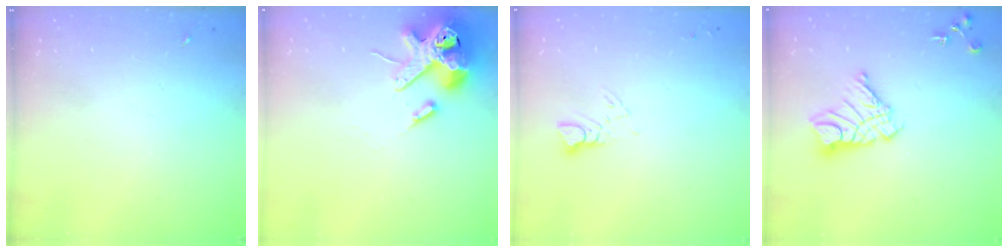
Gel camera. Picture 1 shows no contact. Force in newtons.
{"total": 14.2, "press": 14.0, "slide": 2.3}
{"total": 2.9, "press": 2.9, "slide": 0.2}
{"total": 13.7, "press": 13.6, "slide": 1.2}